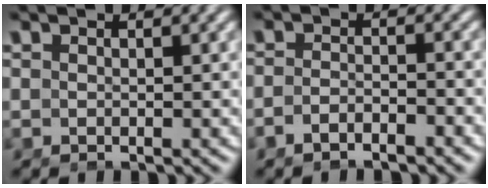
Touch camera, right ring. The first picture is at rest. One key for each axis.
{"total": 2.5, "fx": -2.3, "fy": 0.1, "fz": 0.9, "tx": -0.016, "ty": -0.004, "tz": -0.039}